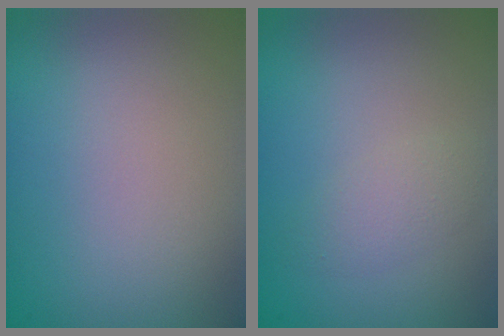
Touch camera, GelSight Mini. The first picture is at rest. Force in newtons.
{"total": 1.7, "press": 1.7, "slide": 0.1}